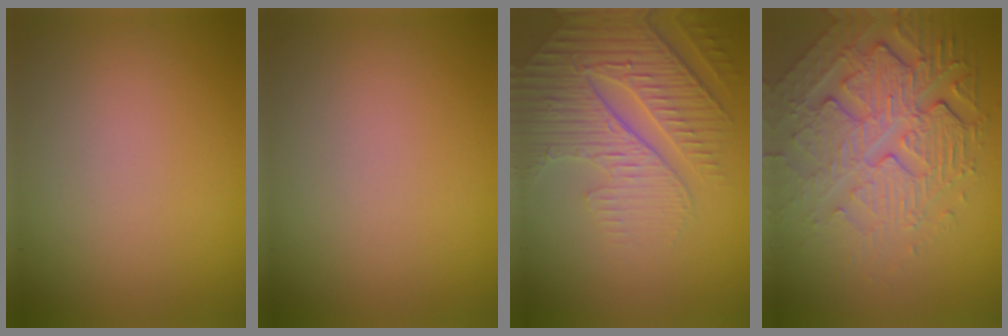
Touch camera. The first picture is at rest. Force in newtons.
{"total": 0.0}
{"total": 6.1, "press": 4.9, "slide": 3.5}
{"total": 7.6, "press": 5.4, "slide": 5.3}